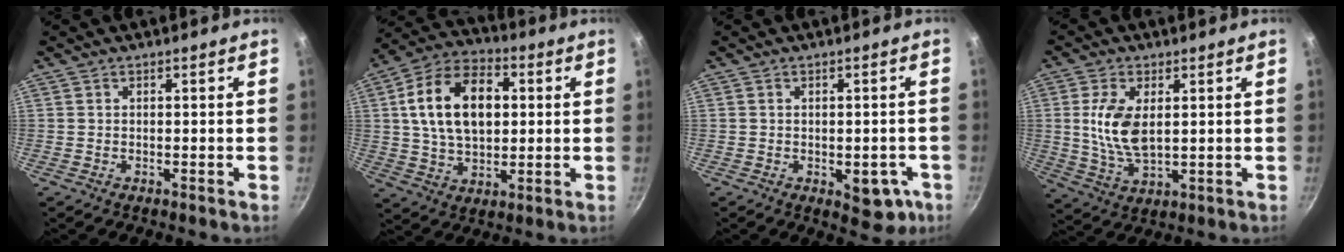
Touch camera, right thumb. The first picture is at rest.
{"total": 17.3, "force": [3.0, 11.0, 13.0], "torque": [-0.199, 0.013, 0.042]}
{"total": 6.9, "force": [-2.3, 3.8, 5.4], "torque": [-0.034, 0.011, -0.021]}
{"total": 9.7, "force": [1.6, 5.0, 8.2], "torque": [-0.161, -0.012, 0.036]}